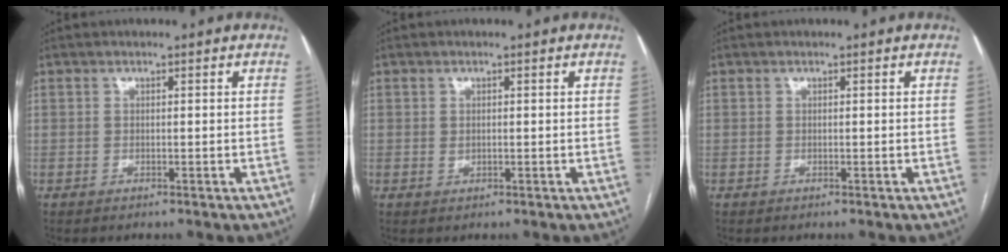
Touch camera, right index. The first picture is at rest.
{"total": 0.7, "force": [0.1, 0.5, 0.5], "torque": [-0.012, -0.002, 0.004]}
{"total": 0.0}